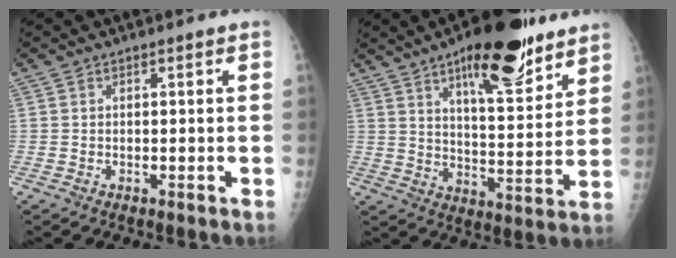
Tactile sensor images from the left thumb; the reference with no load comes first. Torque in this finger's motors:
{"motor_torque": [0.62, 0.57, 0.99, -1.55, 0.18]}